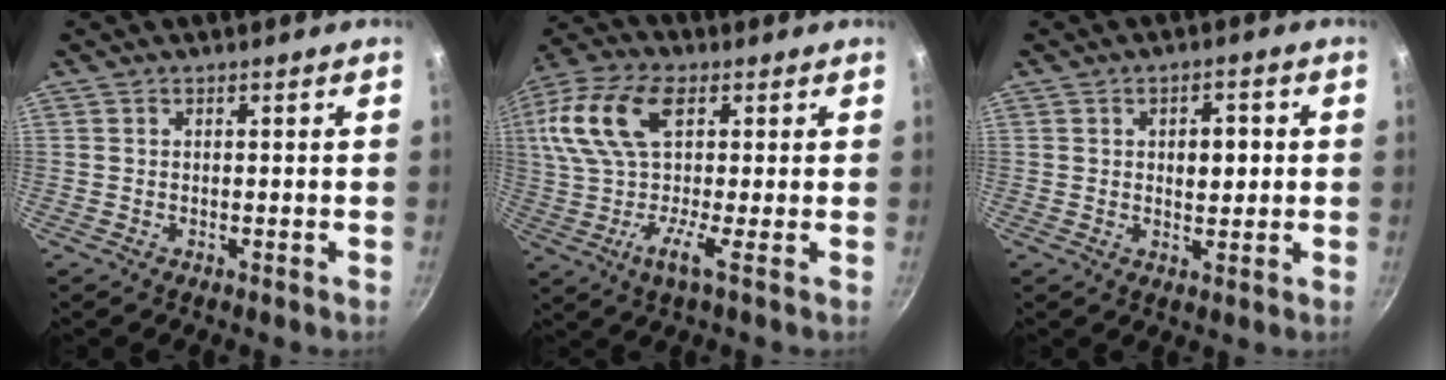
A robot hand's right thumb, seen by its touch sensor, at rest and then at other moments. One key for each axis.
{"total": 16.5, "fx": 3.1, "fy": 7.4, "fz": 14.5, "tx": -0.290, "ty": 0.020, "tz": 0.031}
{"total": 5.2, "fx": 0.7, "fy": 3.0, "fz": 4.2, "tx": -0.039, "ty": 0.003, "tz": 0.009}